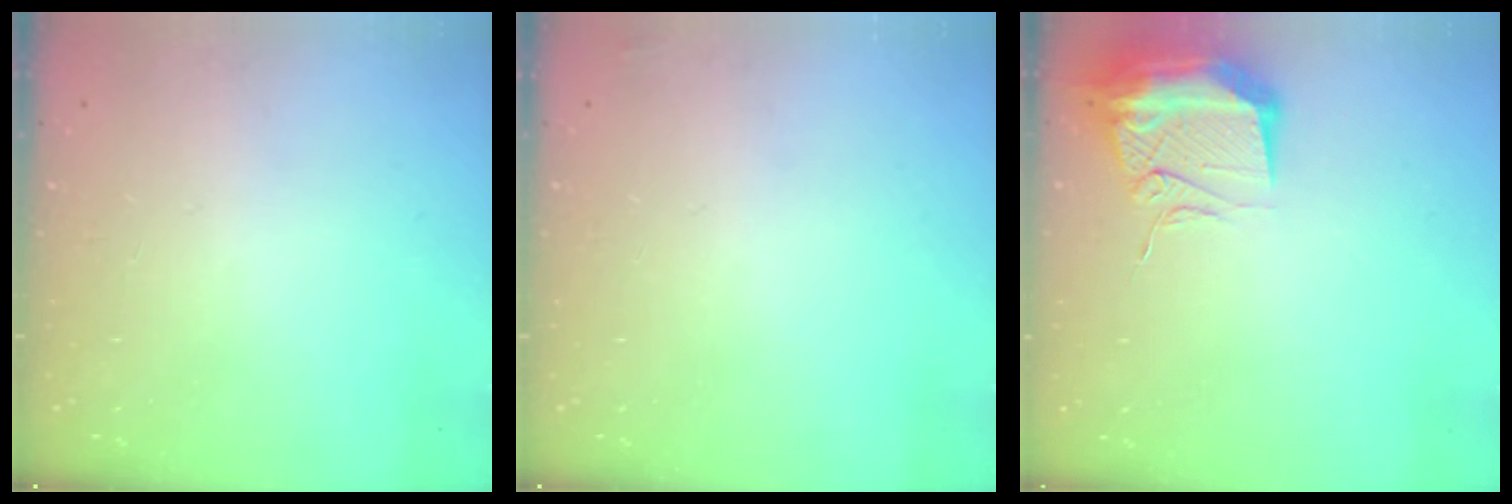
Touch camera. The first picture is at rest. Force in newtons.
{"total": 2.3, "press": 2.2, "slide": 0.8}
{"total": 13.6, "press": 13.3, "slide": 2.8}